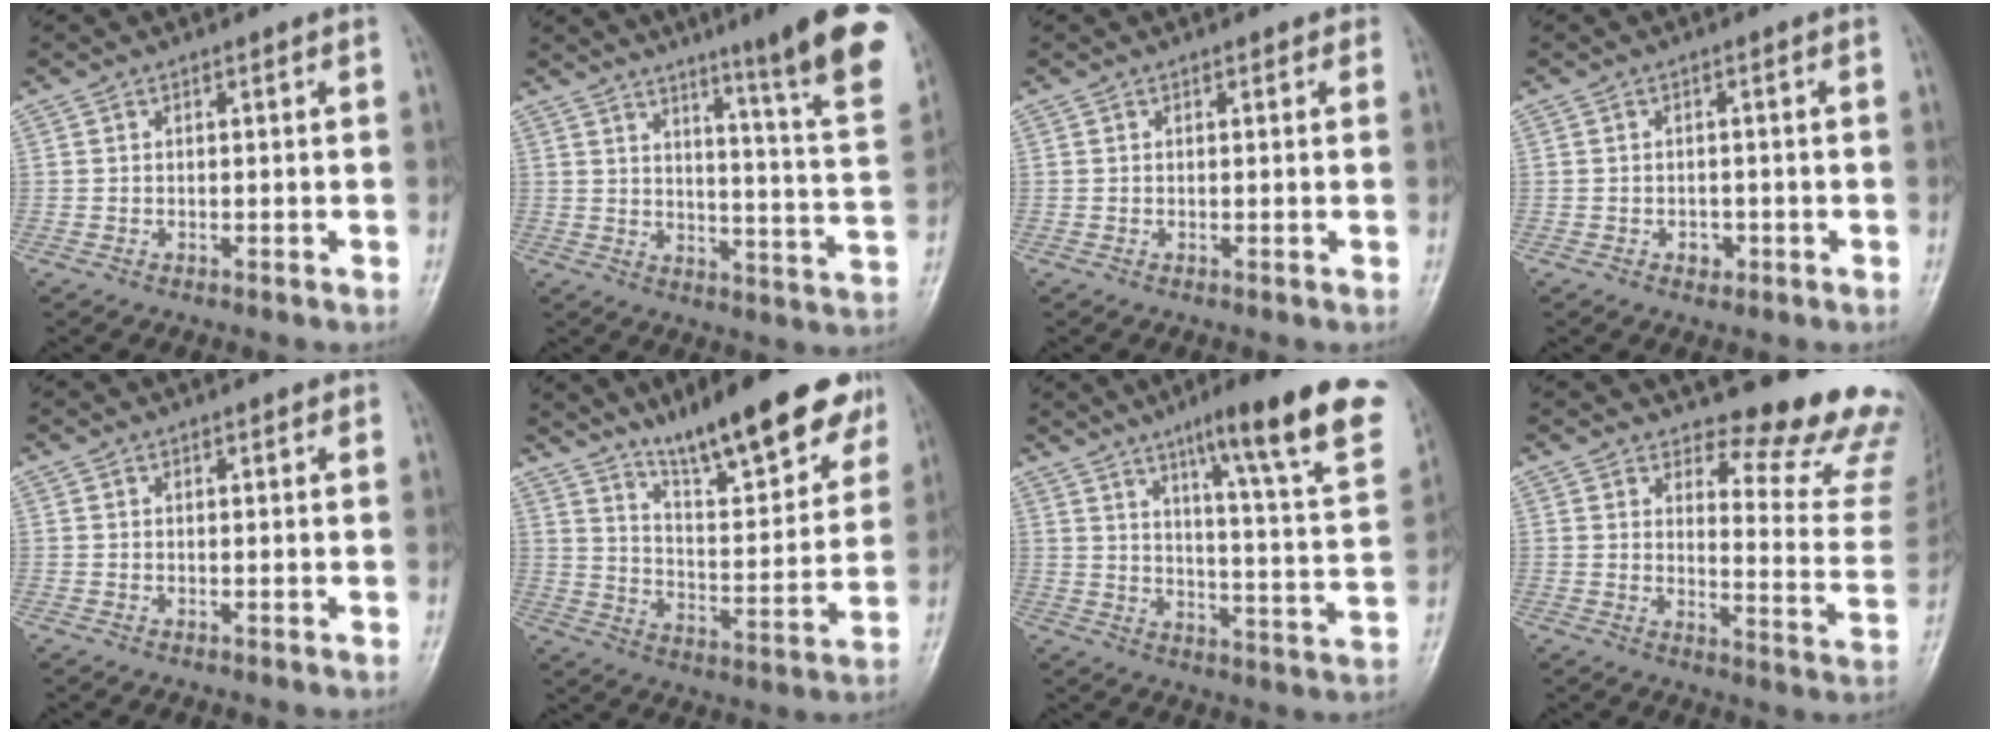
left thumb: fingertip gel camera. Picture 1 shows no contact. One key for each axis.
{"total": 19.5, "fx": 12.5, "fy": 1.0, "fz": 15.0, "tx": -0.173, "ty": -0.074, "tz": 0.159}
{"total": 0.8, "fx": 0.5, "fy": 0.6, "fz": 0.4, "tx": 0.005, "ty": 0.000, "tz": 0.000}
{"total": 2.0, "fx": -0.8, "fy": 1.5, "fz": 0.9, "tx": -0.003, "ty": 0.004, "tz": -0.008}
{"total": 0.6, "fx": 0.4, "fy": 0.4, "fz": 0.3, "tx": -0.001, "ty": -0.001, "tz": 0.001}
{"total": 20.0, "fx": 14.5, "fy": 4.8, "fz": 12.8, "tx": -0.151, "ty": -0.073, "tz": 0.231}
{"total": 22.7, "fx": 13.8, "fy": 2.8, "fz": 17.8, "tx": -0.225, "ty": -0.053, "tz": 0.188}
{"total": 16.3, "fx": 14.8, "fy": 3.8, "fz": 5.6, "tx": -0.024, "ty": -0.165, "tz": 0.163}